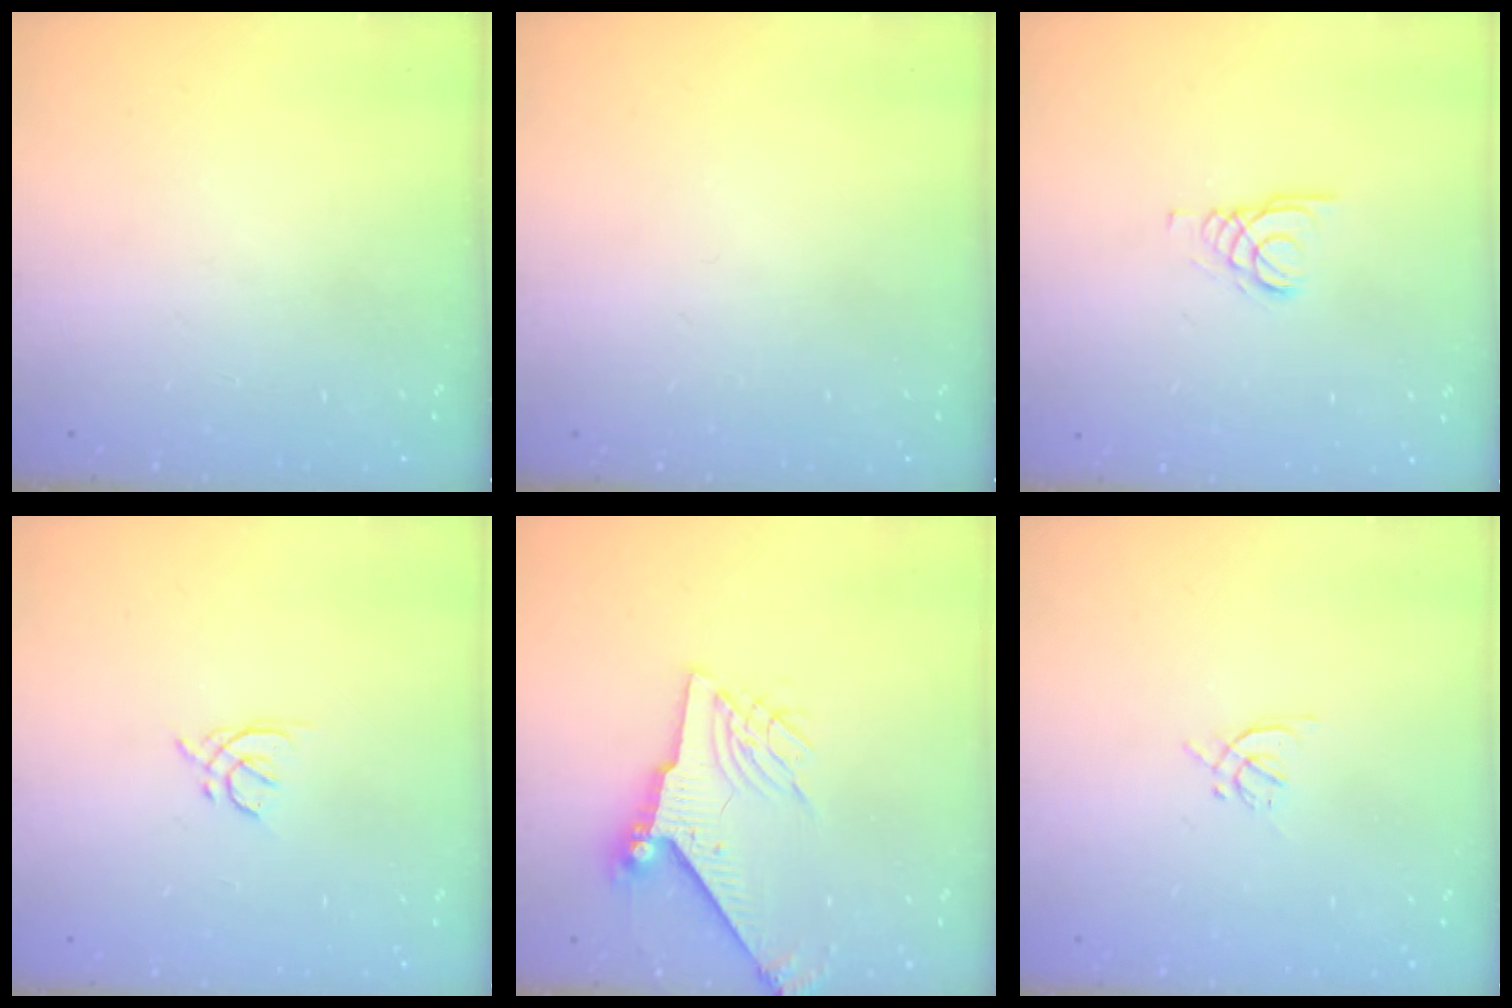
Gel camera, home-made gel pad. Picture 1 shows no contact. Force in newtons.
{"total": 0.0}
{"total": 1.4, "press": 1.4, "slide": 0.2}
{"total": 2.7, "press": 2.7, "slide": 0.3}
{"total": 9.9, "press": 9.8, "slide": 1.2}
{"total": 1.6, "press": 1.6, "slide": 0.5}